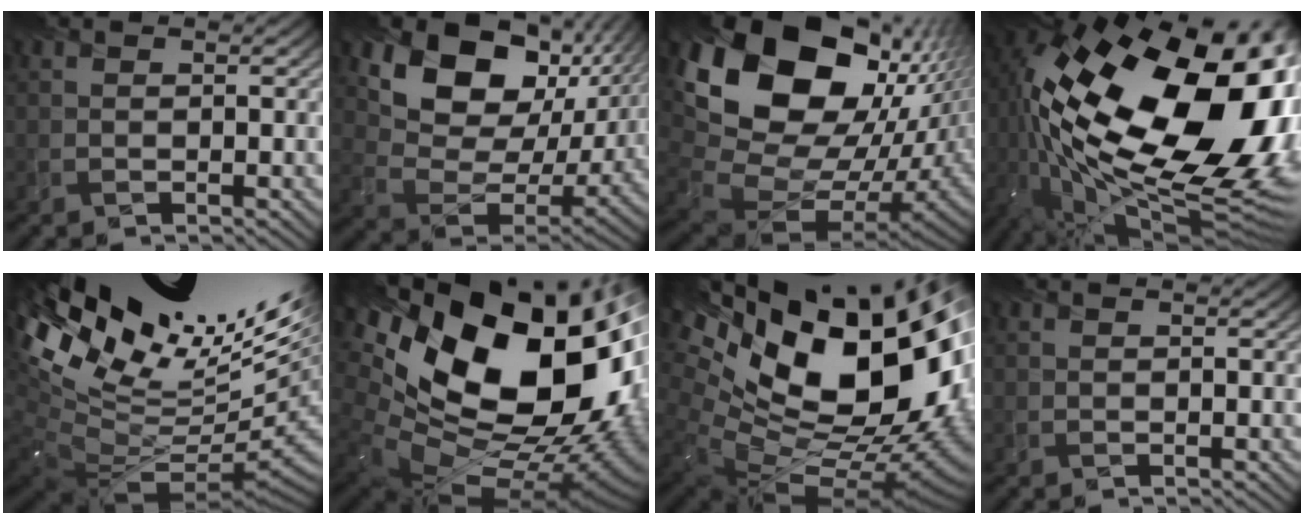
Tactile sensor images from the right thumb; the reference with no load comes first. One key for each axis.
{"total": 15.4, "fx": 7.2, "fy": 10.2, "fz": 9.1, "tx": -0.170, "ty": 0.006, "tz": 0.135}
{"total": 20.8, "fx": 5.8, "fy": 14.2, "fz": 14.1, "tx": -0.299, "ty": -0.027, "tz": 0.146}
{"total": 22.4, "fx": 1.2, "fy": 10.6, "fz": 19.7, "tx": -0.372, "ty": -0.043, "tz": 0.029}
{"total": 17.8, "fx": 7.1, "fy": 8.4, "fz": 14.0, "tx": -0.226, "ty": 0.002, "tz": 0.176}
{"total": 22.3, "fx": 3.3, "fy": 14.4, "fz": 16.7, "tx": -0.336, "ty": -0.058, "tz": 0.103}
{"total": 22.1, "fx": 5.6, "fy": 13.0, "fz": 16.9, "tx": -0.311, "ty": -0.014, "tz": 0.134}
{"total": 0.0}